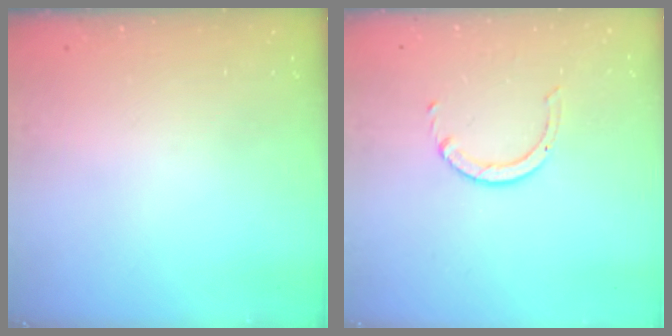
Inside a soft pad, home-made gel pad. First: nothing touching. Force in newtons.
{"total": 2.5, "press": 2.5, "slide": 0.2}